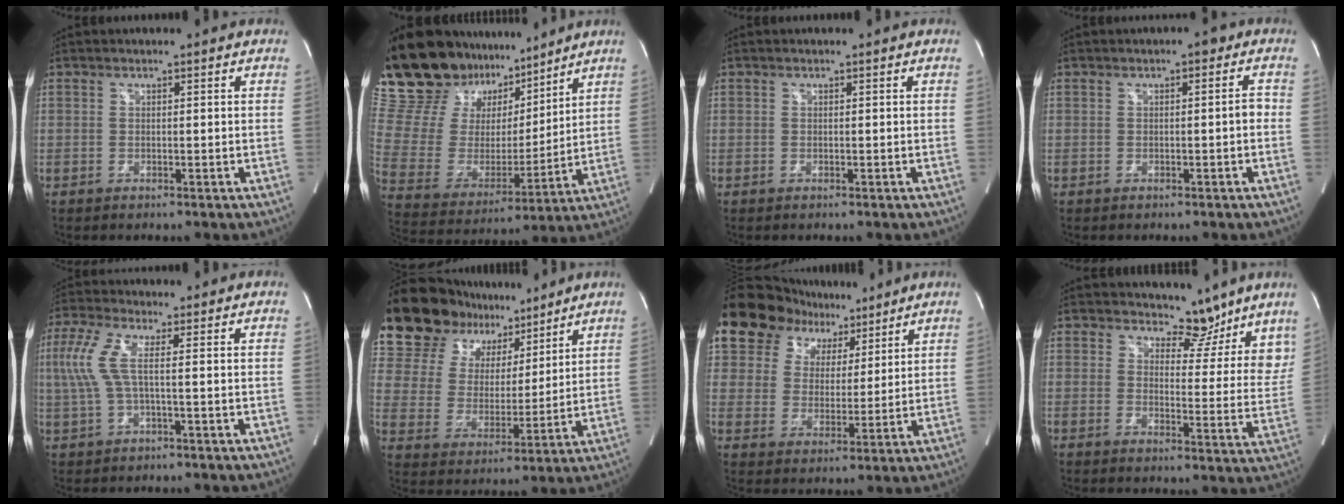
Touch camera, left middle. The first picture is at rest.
{"total": 19.7, "force": [16.6, 7.9, 7.3], "torque": [-0.132, 0.014, 0.300]}
{"total": 0.0}
{"total": 2.2, "force": [0.0, 0.7, 2.1], "torque": [-0.022, 0.006, -0.004]}
{"total": 6.3, "force": [0.6, 1.4, 6.1], "torque": [-0.160, 0.019, 0.012]}
{"total": 15.3, "force": [13.3, 6.9, 3.1], "torque": [-0.057, 0.019, 0.229]}
{"total": 14.5, "force": [10.2, 9.1, 4.7], "torque": [-0.075, 0.044, 0.175]}
{"total": 10.9, "force": [9.9, 4.1, 2.0], "torque": [0.011, -0.036, 0.099]}